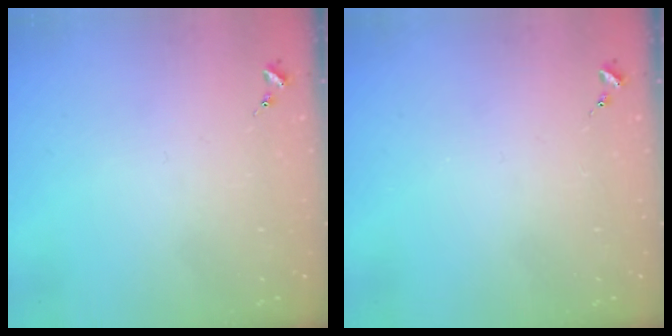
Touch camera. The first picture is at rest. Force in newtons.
{"total": 0.0}